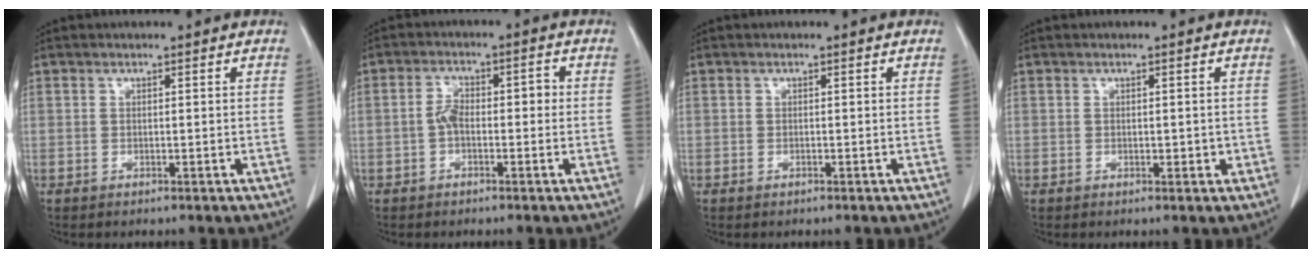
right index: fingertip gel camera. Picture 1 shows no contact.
{"total": 4.1, "force": [-0.5, 2.1, 3.5], "torque": [-0.061, 0.024, -0.010]}
{"total": 0.0}
{"total": 1.4, "force": [-0.2, 0.8, 1.1], "torque": [-0.014, 0.001, 0.001]}